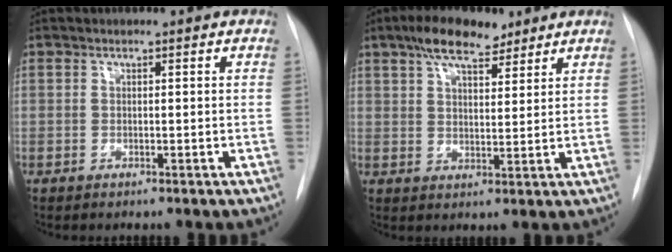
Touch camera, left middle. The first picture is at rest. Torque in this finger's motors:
{"motor_torque": [0.65, -0.59, 0.11, 0.05]}